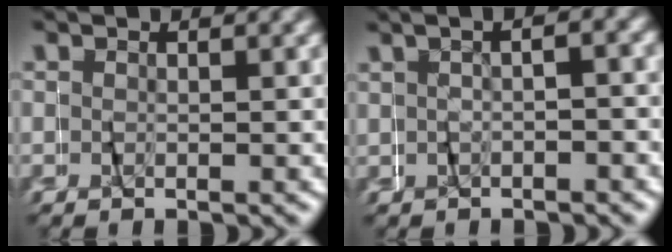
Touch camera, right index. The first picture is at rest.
{"total": 1.2, "force": [-0.3, 0.2, 1.1], "torque": [-0.012, 0.017, -0.011]}